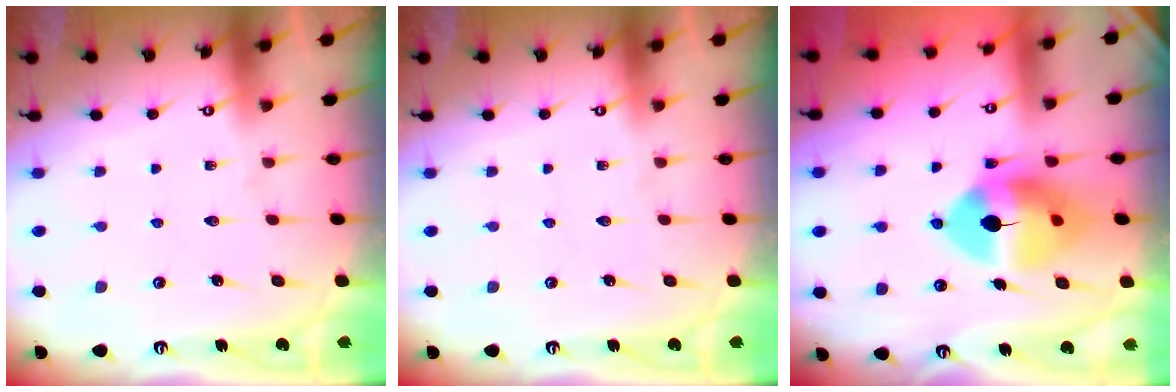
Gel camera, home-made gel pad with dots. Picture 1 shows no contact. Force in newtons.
{"total": 0.0}
{"total": 13.1, "press": 13.0, "slide": 1.9}